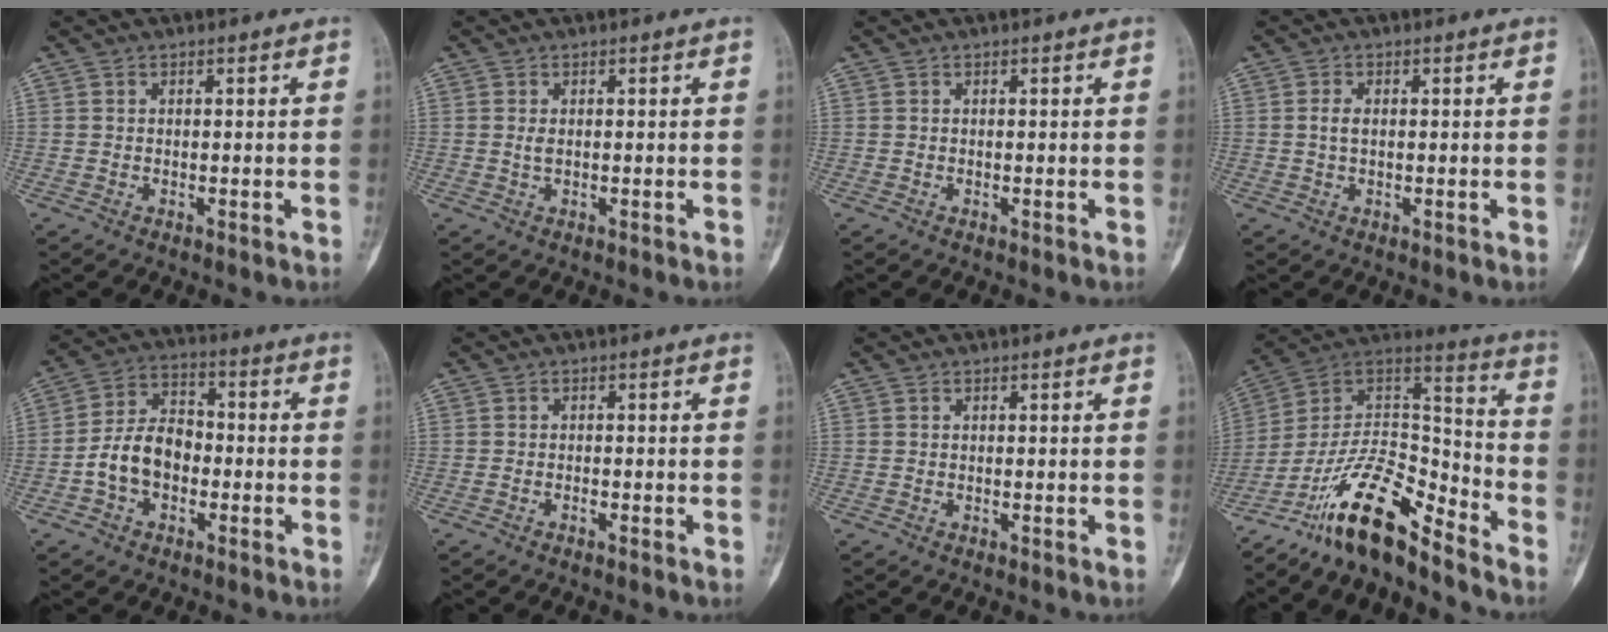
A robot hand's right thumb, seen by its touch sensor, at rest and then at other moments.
{"total": 1.0, "force": [0.1, 0.5, 0.8], "torque": [-0.021, -0.002, 0.004]}
{"total": 0.0}
{"total": 1.9, "force": [0.1, 1.0, 1.6], "torque": [-0.036, 0.001, 0.002]}
{"total": 9.9, "force": [-2.5, 6.9, 6.7], "torque": [-0.114, 0.036, -0.055]}
{"total": 0.7, "force": [-0.5, 0.2, 0.4], "torque": [-0.011, 0.006, -0.008]}
{"total": 0.0}
{"total": 16.5, "force": [-12.7, 4.8, 9.3], "torque": [-0.146, 0.112, -0.233]}